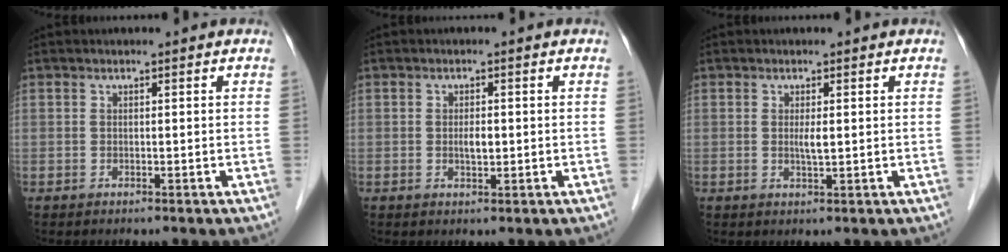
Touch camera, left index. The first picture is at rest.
{"total": 1.8, "force": [0.0, 0.7, 1.6], "torque": [-0.031, -0.001, 0.001]}
{"total": 1.5, "force": [0.3, 0.1, 1.5], "torque": [-0.033, -0.002, 0.006]}